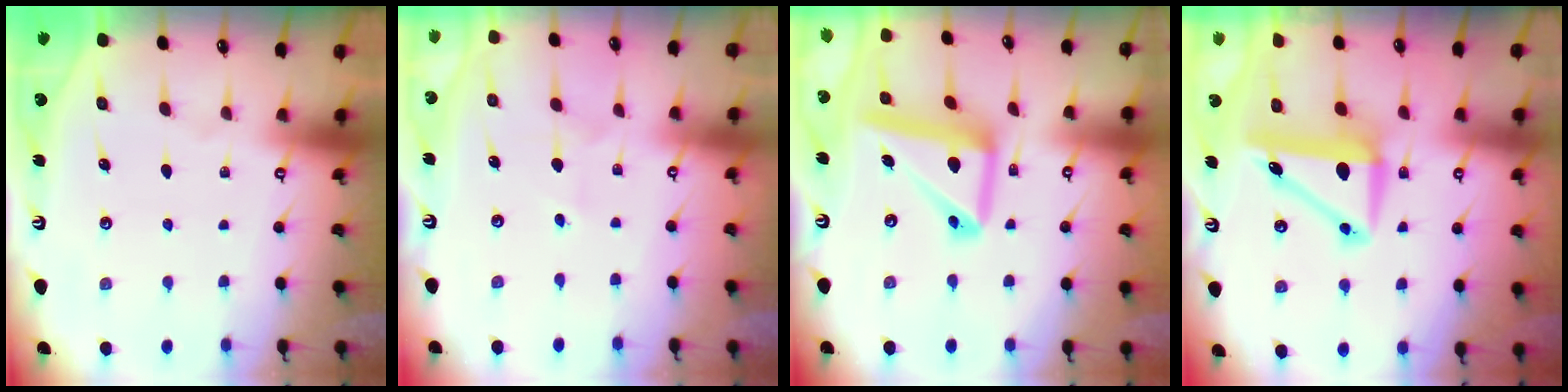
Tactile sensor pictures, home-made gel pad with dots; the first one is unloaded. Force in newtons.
{"total": 2.1, "press": 2.1, "slide": 0.2}
{"total": 15.2, "press": 15.1, "slide": 1.5}
{"total": 8.8, "press": 8.6, "slide": 1.7}